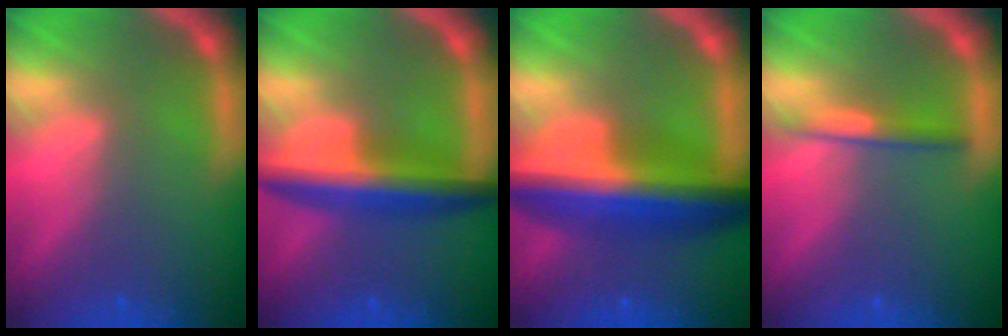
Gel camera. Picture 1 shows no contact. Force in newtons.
{"total": 6.0}
{"total": 9.5}
{"total": 2.0}